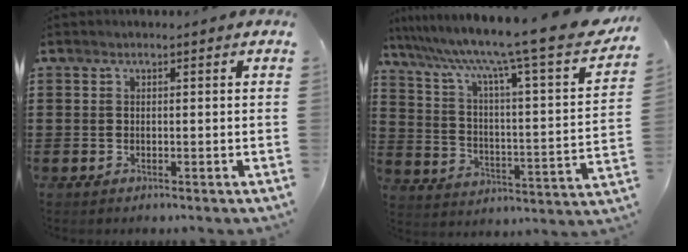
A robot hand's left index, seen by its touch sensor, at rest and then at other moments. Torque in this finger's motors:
{"motor_torque": [2.14, 0.00, 1.05, 0.21]}